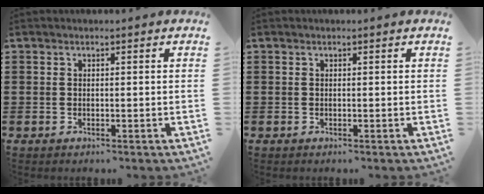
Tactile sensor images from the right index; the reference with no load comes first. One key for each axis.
{"total": 0.0}